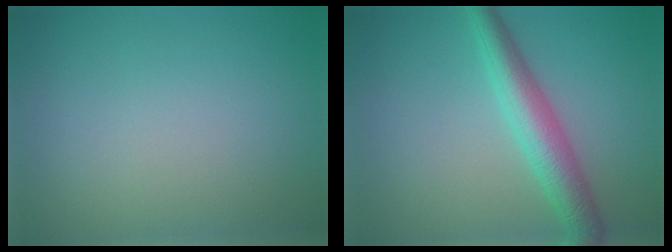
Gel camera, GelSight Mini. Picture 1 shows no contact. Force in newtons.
{"total": 4.7, "press": 4.7, "slide": 0.1}